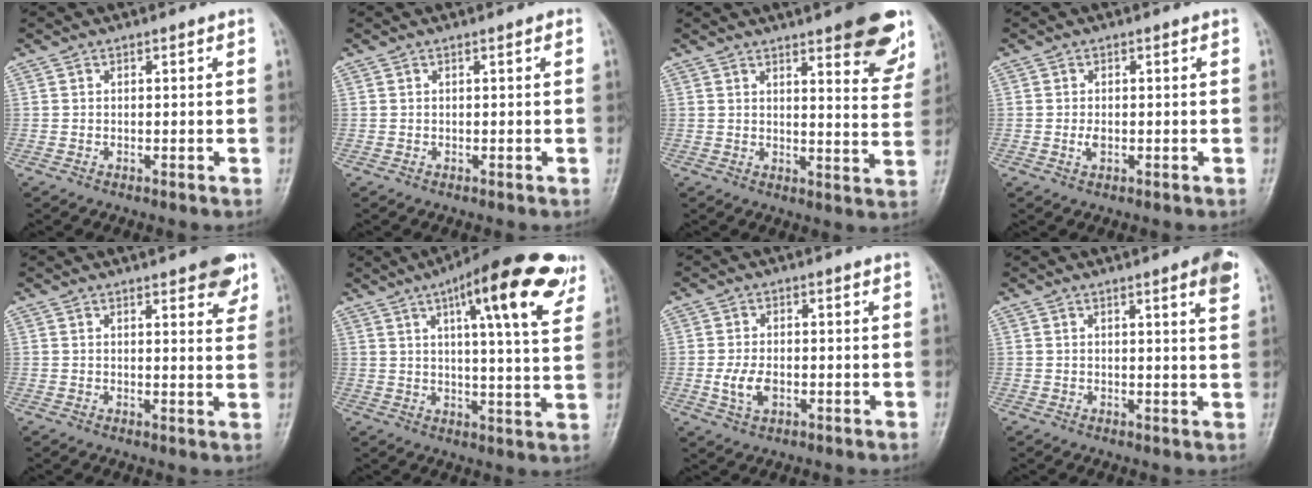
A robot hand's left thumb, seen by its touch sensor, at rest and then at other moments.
{"total": 0.6, "force": [0.2, 0.2, 0.5], "torque": [-0.008, 0.001, 0.000]}
{"total": 14.5, "force": [9.2, 4.1, 10.4], "torque": [-0.093, -0.047, 0.110]}
{"total": 1.7, "force": [-0.3, 1.0, 1.3], "torque": [-0.024, -0.002, -0.006]}
{"total": 7.2, "force": [4.4, 2.4, 5.2], "torque": [-0.043, -0.018, 0.051]}
{"total": 19.0, "force": [9.5, 4.4, 15.9], "torque": [-0.196, -0.020, 0.127]}
{"total": 4.6, "force": [-0.9, 2.8, 3.5], "torque": [-0.071, 0.000, -0.017]}
{"total": 5.1, "force": [2.7, 0.7, 4.3], "torque": [-0.048, -0.009, 0.029]}